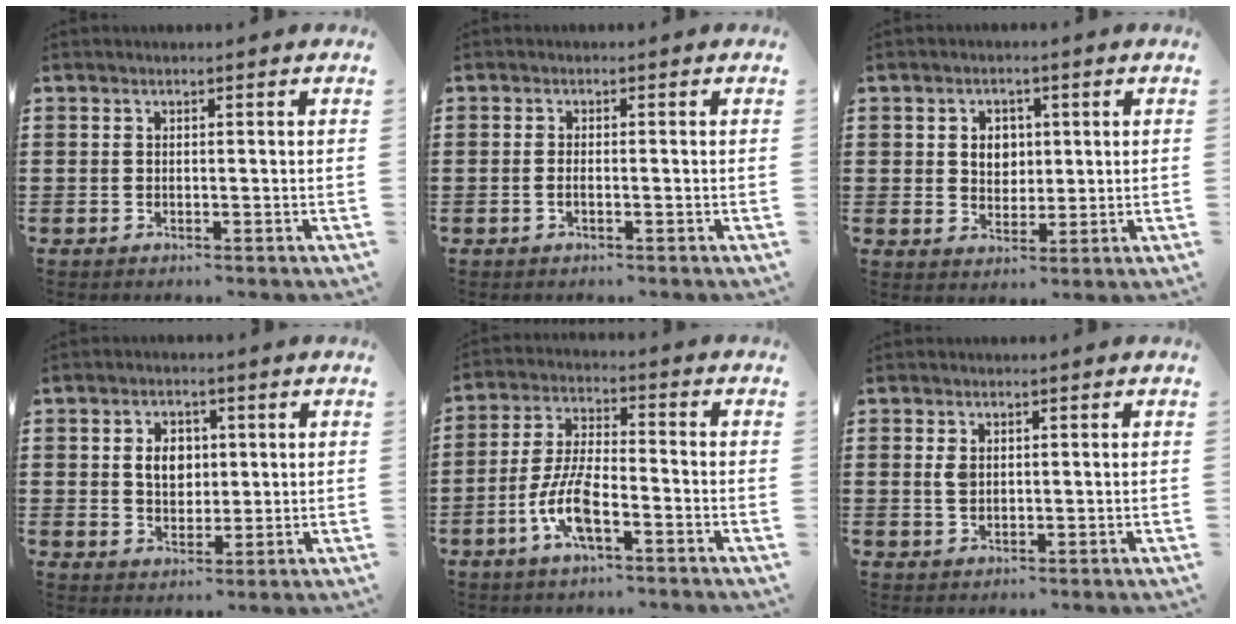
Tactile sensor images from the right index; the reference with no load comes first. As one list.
[{"total": 0.9, "force": [-0.5, 0.0, 0.8], "torque": [-0.017, -0.008, -0.007]}, {"total": 3.8, "force": [0.8, 3.2, 1.8], "torque": [-0.039, 0.008, 0.009]}, {"total": 4.7, "force": [0.8, 3.5, 3.1], "torque": [-0.063, 0.010, 0.009]}, {"total": 8.3, "force": [-3.7, 2.6, 7.0], "torque": [-0.163, -0.010, -0.073]}, {"total": 2.0, "force": [0.4, 1.2, 1.5], "torque": [-0.035, 0.005, 0.007]}]